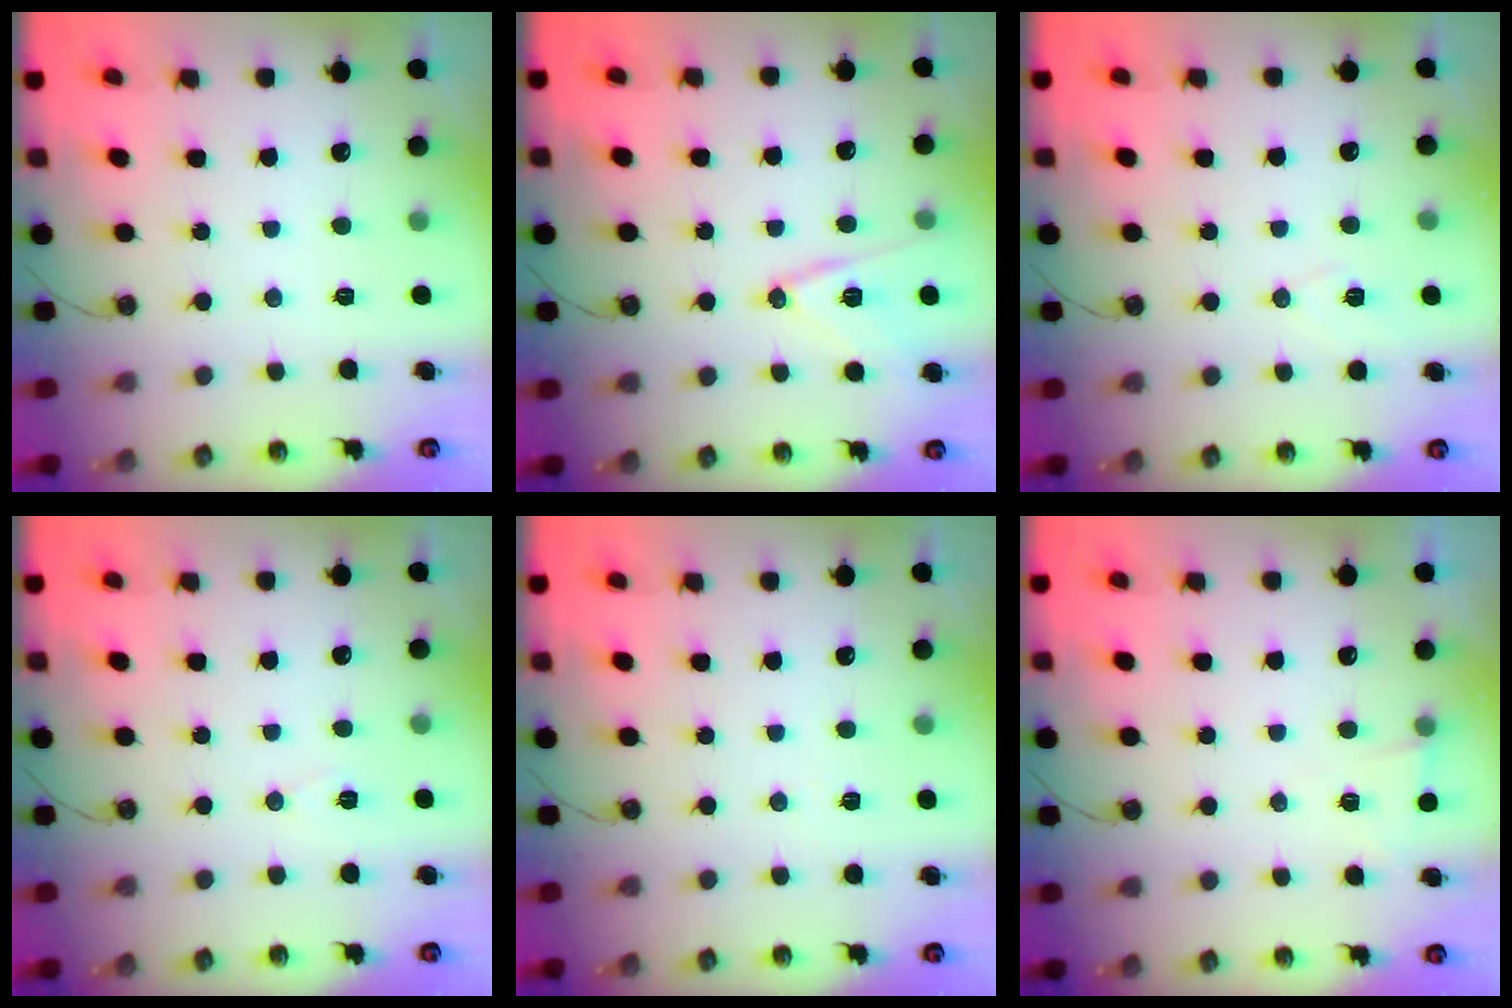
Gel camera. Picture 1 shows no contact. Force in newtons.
{"total": 12.5, "press": 12.2, "slide": 2.7}
{"total": 7.9, "press": 6.5, "slide": 4.4}
{"total": 5.7, "press": 3.5, "slide": 4.5}
{"total": 2.4, "press": 2.2, "slide": 1.1}
{"total": 3.5, "press": 2.9, "slide": 2.1}